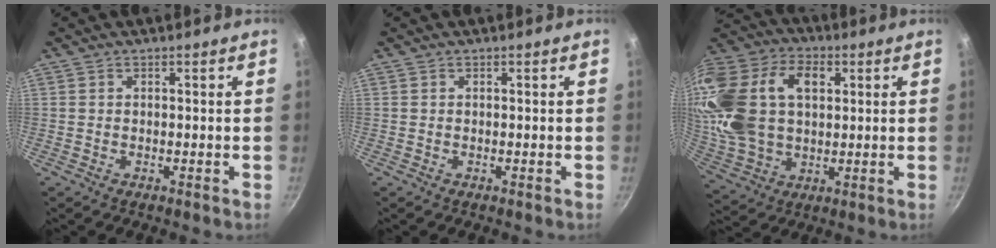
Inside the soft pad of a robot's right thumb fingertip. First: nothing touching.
{"total": 0.0}
{"total": 22.6, "force": [4.2, 15.2, 16.3], "torque": [-0.327, 0.016, 0.079]}